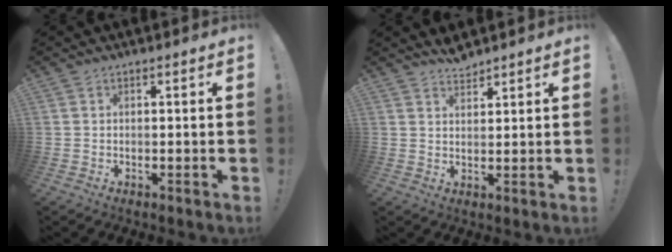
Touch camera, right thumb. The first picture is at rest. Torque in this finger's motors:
{"motor_torque": [-0.19, 0.31, 0.08, -0.07, -0.02]}